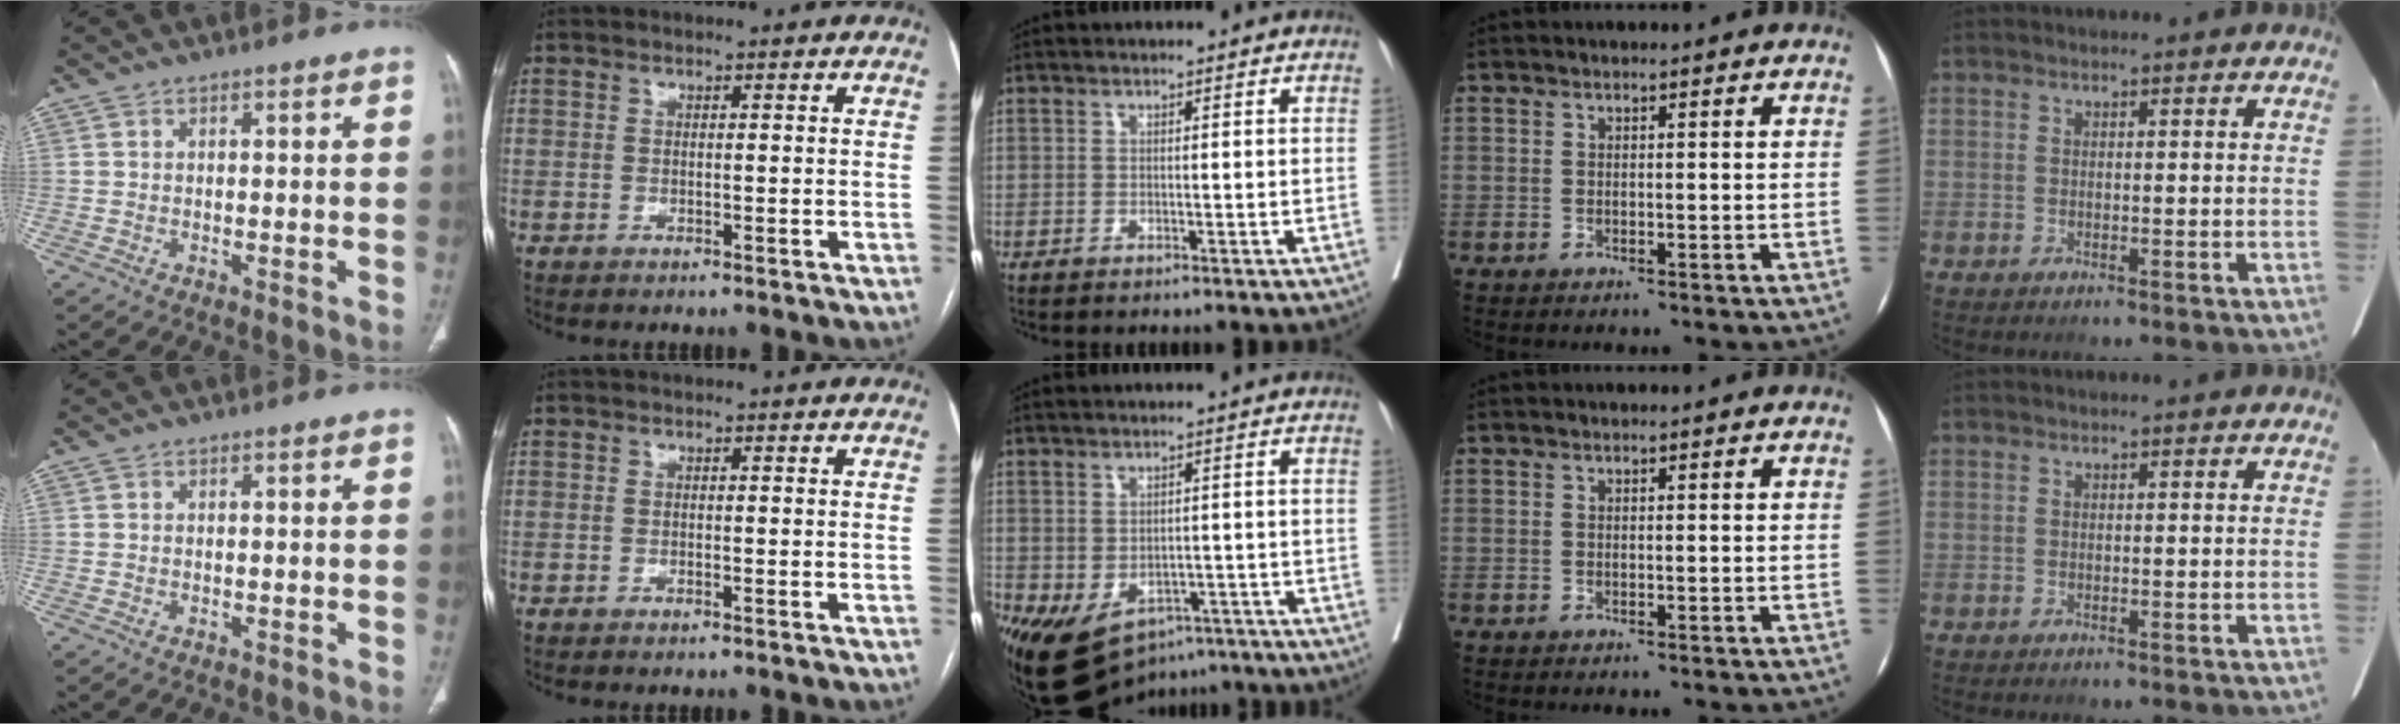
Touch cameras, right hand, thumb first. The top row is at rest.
{"middle": {"total": 11.2, "force": [-6.7, 7.2, 5.3], "torque": [-0.097, 0.007, -0.093]}}